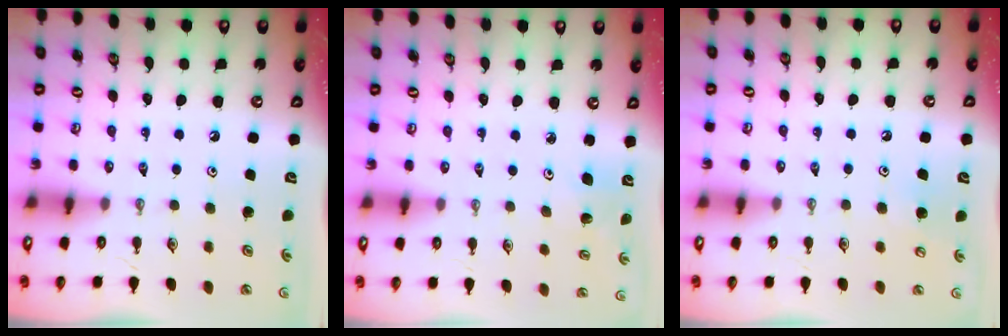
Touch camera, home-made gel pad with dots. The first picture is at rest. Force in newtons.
{"total": 3.8, "press": 3.7, "slide": 0.9}
{"total": 4.4, "press": 4.4, "slide": 0.5}